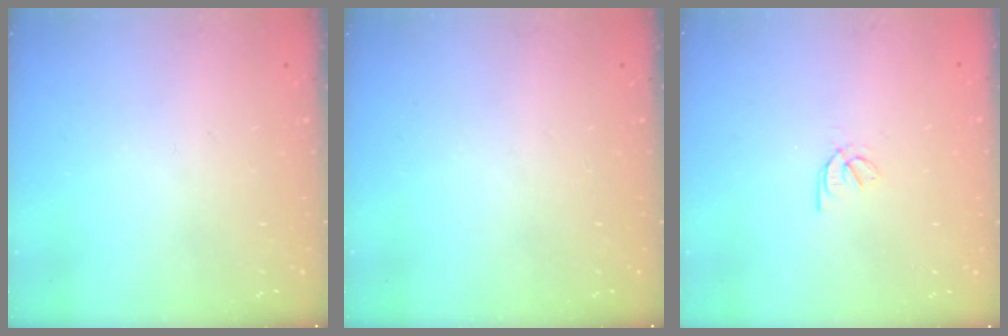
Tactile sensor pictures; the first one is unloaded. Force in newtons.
{"total": 0.0}
{"total": 2.3, "press": 2.2, "slide": 0.5}